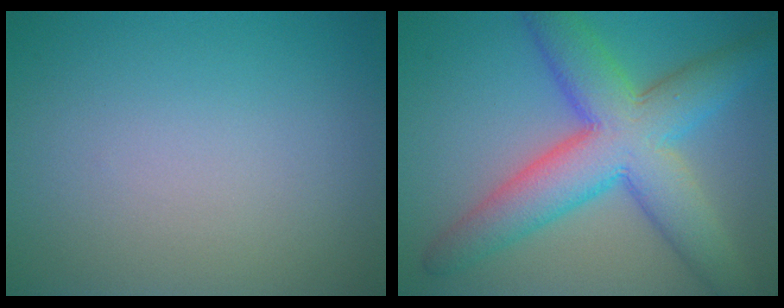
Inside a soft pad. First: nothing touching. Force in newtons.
{"total": 9.5, "press": 9.5, "slide": 0.2}